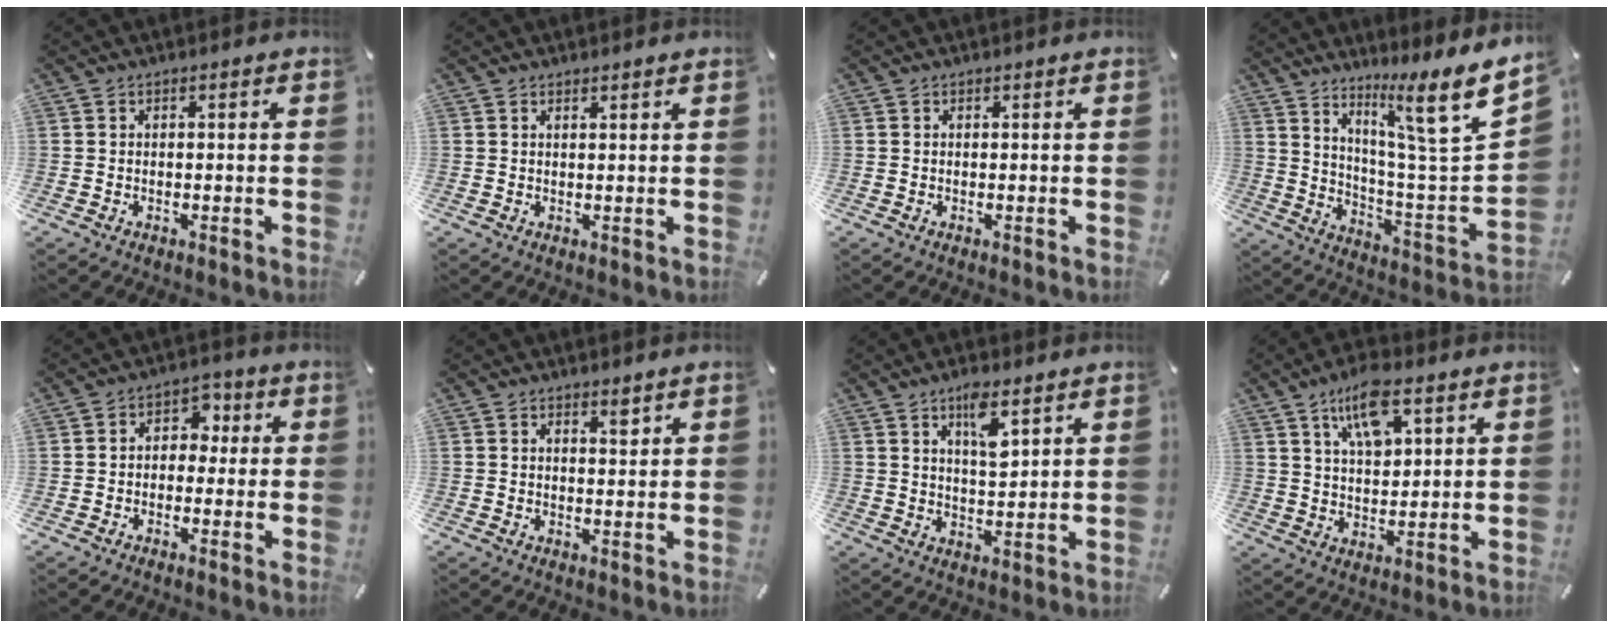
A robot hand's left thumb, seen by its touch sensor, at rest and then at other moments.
{"total": 0.9, "force": [0.8, -0.1, 0.3], "torque": [-0.005, -0.004, 0.016]}
{"total": 0.0}
{"total": 14.7, "force": [10.1, 1.5, 10.6], "torque": [-0.157, -0.100, 0.145]}
{"total": 4.9, "force": [-0.5, 4.0, 2.8], "torque": [-0.042, 0.011, -0.016]}
{"total": 2.4, "force": [1.8, 0.8, 1.4], "torque": [-0.014, -0.009, 0.028]}
{"total": 7.3, "force": [4.4, 2.4, 5.3], "torque": [-0.084, -0.021, 0.069]}
{"total": 10.3, "force": [5.8, 4.8, 7.0], "torque": [-0.117, -0.015, 0.100]}